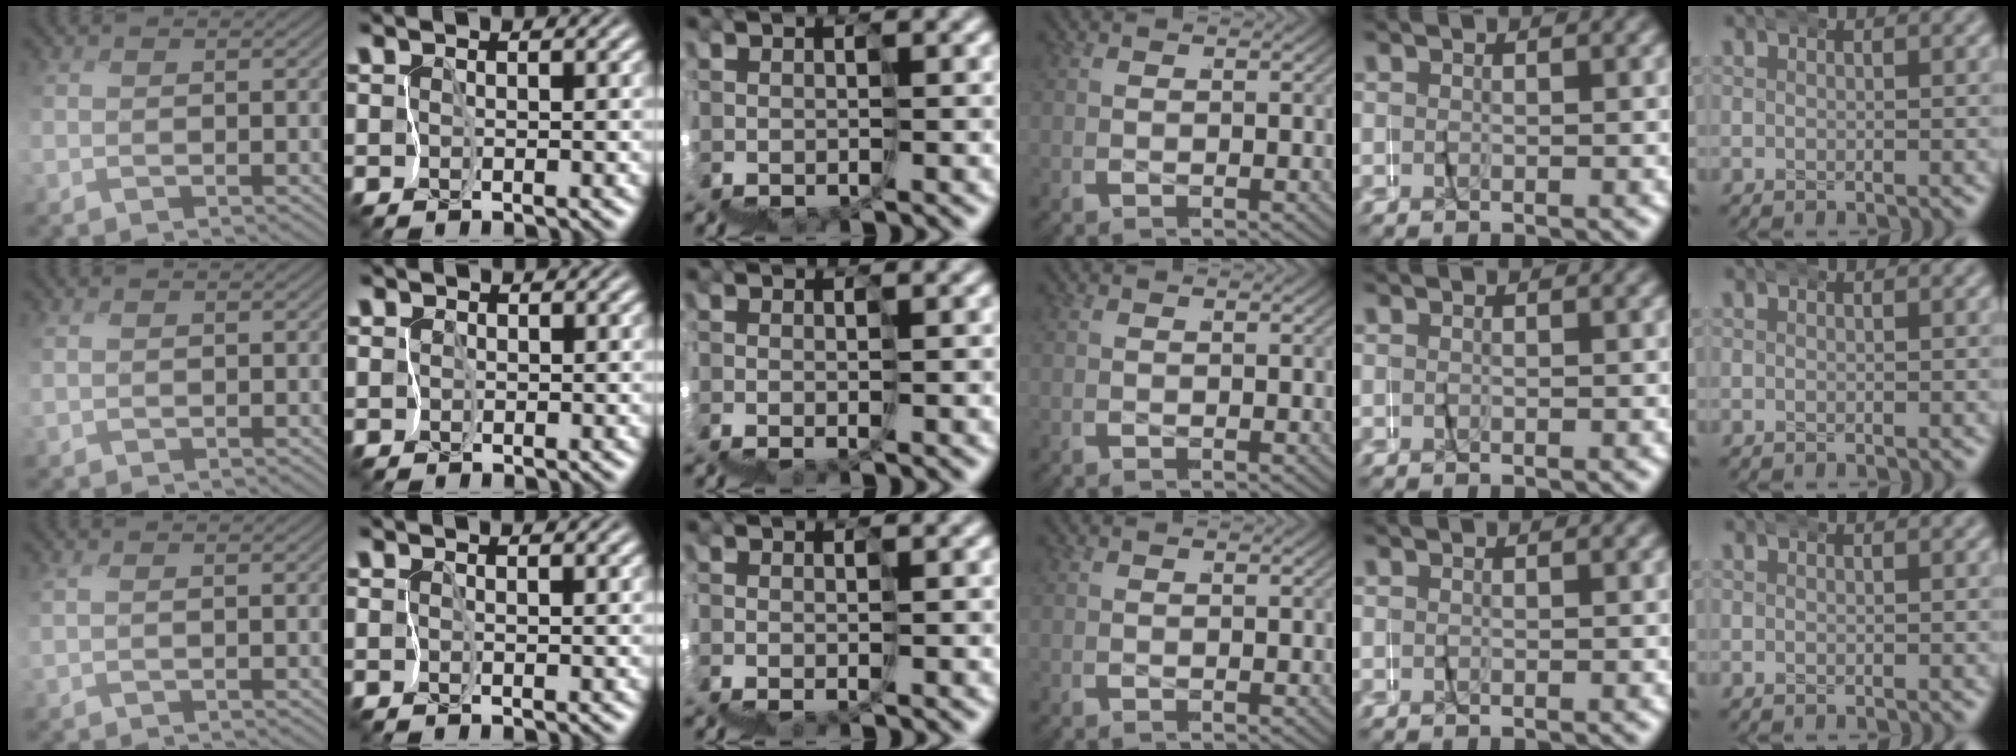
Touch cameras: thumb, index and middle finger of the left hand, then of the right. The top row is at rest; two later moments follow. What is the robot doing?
{"motion": "wrap", "object": "netting"}